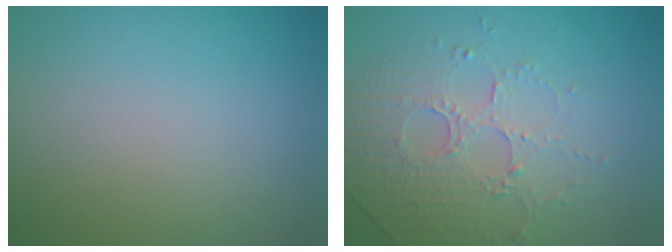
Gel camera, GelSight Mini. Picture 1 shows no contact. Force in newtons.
{"total": 5.0, "press": 3.4, "slide": 3.7}